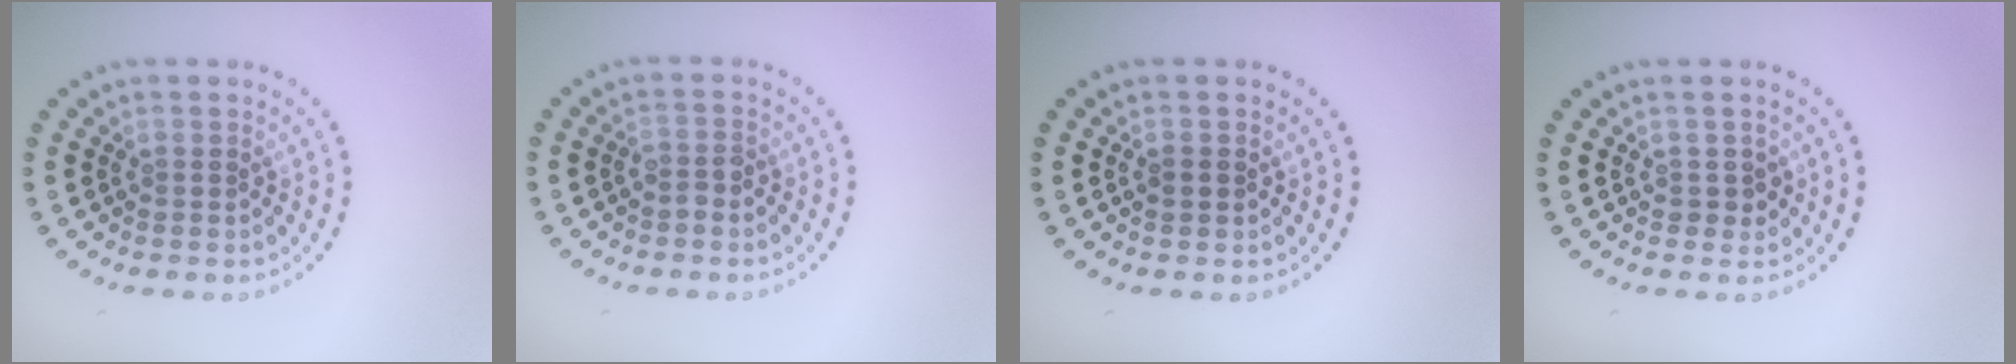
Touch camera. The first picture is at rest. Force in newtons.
{"total": 1.2, "press": 0.9, "slide": 0.7}
{"total": 1.0, "press": 0.9, "slide": 0.2}
{"total": 1.1, "press": 1.0, "slide": 0.4}